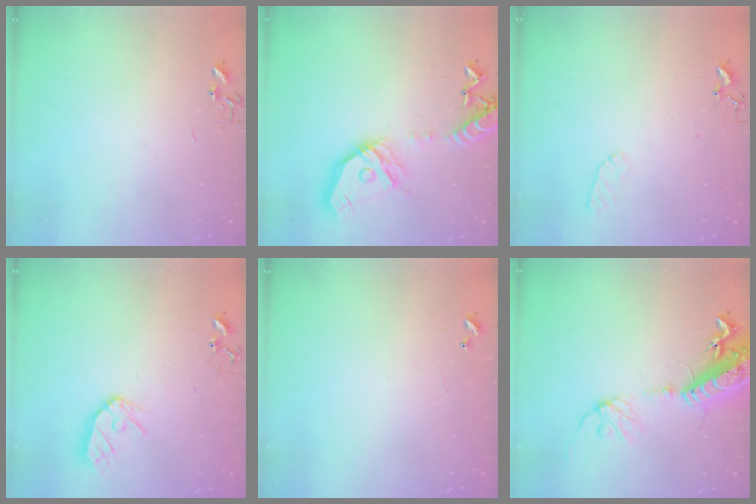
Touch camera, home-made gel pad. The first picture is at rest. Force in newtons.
{"total": 17.9, "press": 17.7, "slide": 2.6}
{"total": 6.6, "press": 6.5, "slide": 0.7}
{"total": 10.7, "press": 10.6, "slide": 1.2}
{"total": 5.1, "press": 5.0, "slide": 0.3}
{"total": 17.9, "press": 17.4, "slide": 4.2}